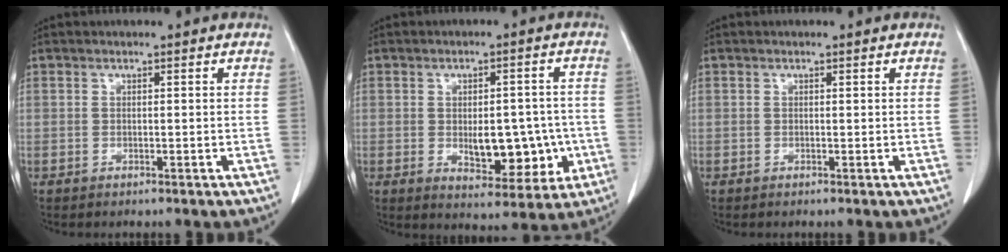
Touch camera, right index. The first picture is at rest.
{"total": 9.8, "force": [-1.6, 4.9, 8.3], "torque": [-0.101, 0.008, -0.007]}
{"total": 0.0}